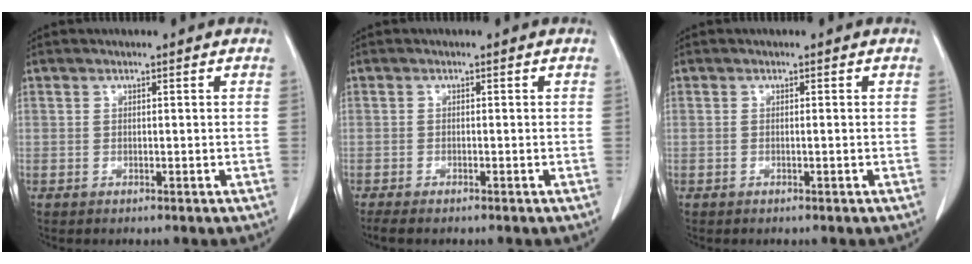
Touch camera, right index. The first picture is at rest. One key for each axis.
{"total": 0.7, "fx": -0.6, "fy": 0.0, "fz": 0.4, "tx": -0.009, "ty": -0.002, "tz": -0.011}
{"total": 0.0}